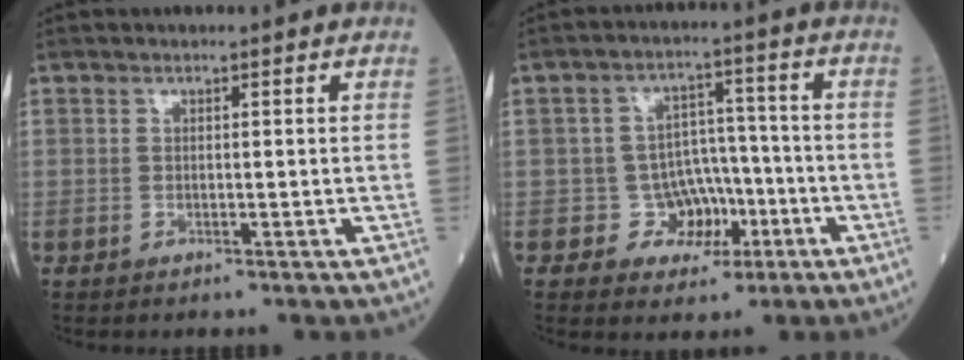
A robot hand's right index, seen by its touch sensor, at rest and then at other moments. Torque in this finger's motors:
{"motor_torque": [0.17, -0.15, 0.04, 0.00]}